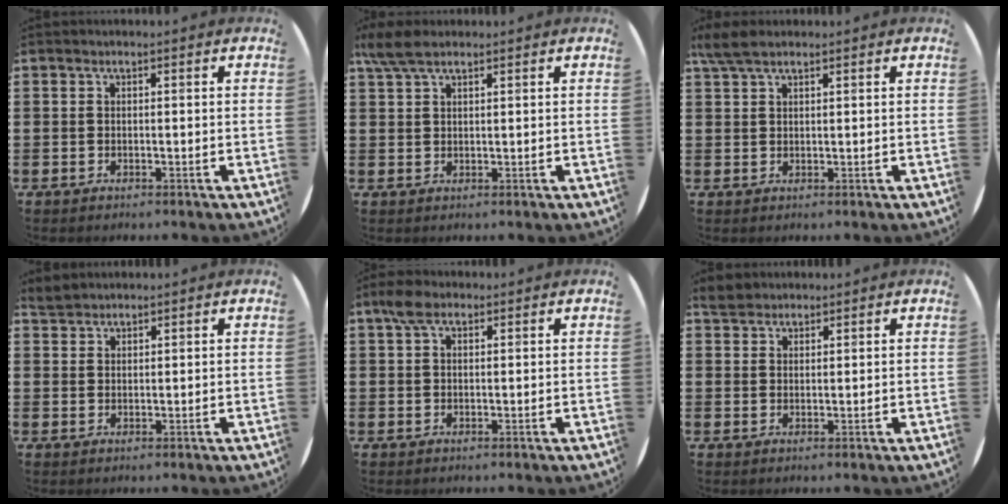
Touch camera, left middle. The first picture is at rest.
{"total": 3.8, "force": [2.7, 1.3, 2.3], "torque": [-0.053, 0.007, 0.051]}
{"total": 3.3, "force": [2.4, 1.1, 1.9], "torque": [-0.043, 0.007, 0.046]}
{"total": 2.1, "force": [2.0, 0.6, 0.1], "torque": [-0.006, 0.005, 0.040]}
{"total": 3.1, "force": [2.1, 1.5, 1.7], "torque": [-0.030, 0.004, 0.036]}
{"total": 2.7, "force": [2.4, 1.1, 0.3], "torque": [-0.003, 0.003, 0.047]}